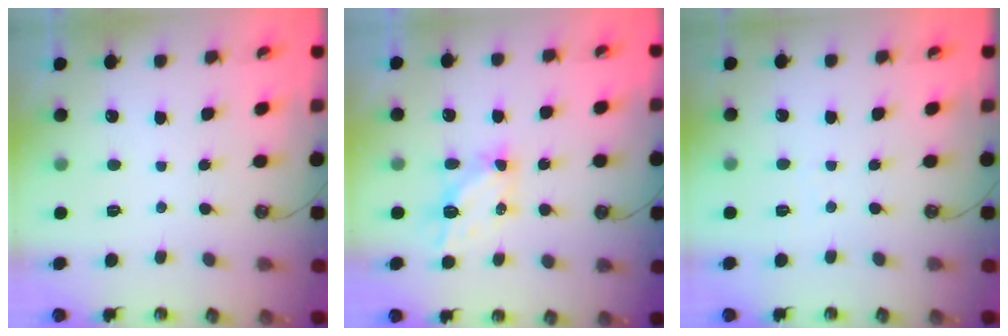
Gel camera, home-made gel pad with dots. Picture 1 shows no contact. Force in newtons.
{"total": 5.8, "press": 5.8, "slide": 0.2}
{"total": 2.6, "press": 2.6, "slide": 0.4}